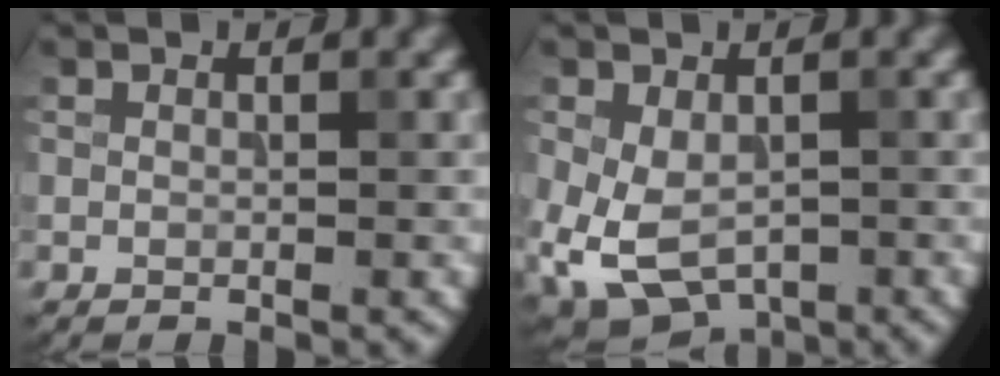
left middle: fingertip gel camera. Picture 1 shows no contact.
{"total": 6.6, "force": [-2.7, 4.0, 4.5], "torque": [-0.104, -0.031, -0.021]}